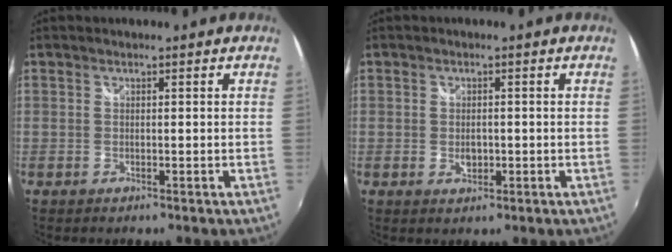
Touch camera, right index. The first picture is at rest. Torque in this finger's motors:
{"motor_torque": [0.15, 0.15, 0.11, 0.02]}